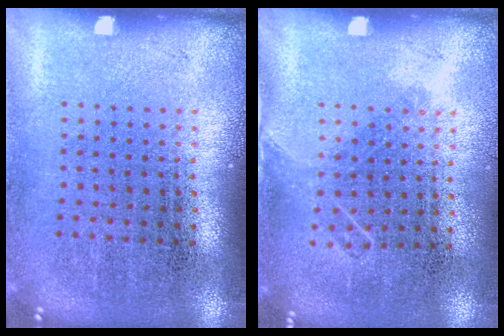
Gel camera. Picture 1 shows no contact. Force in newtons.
{"total": 1.0, "press": 0.8, "slide": 0.6}